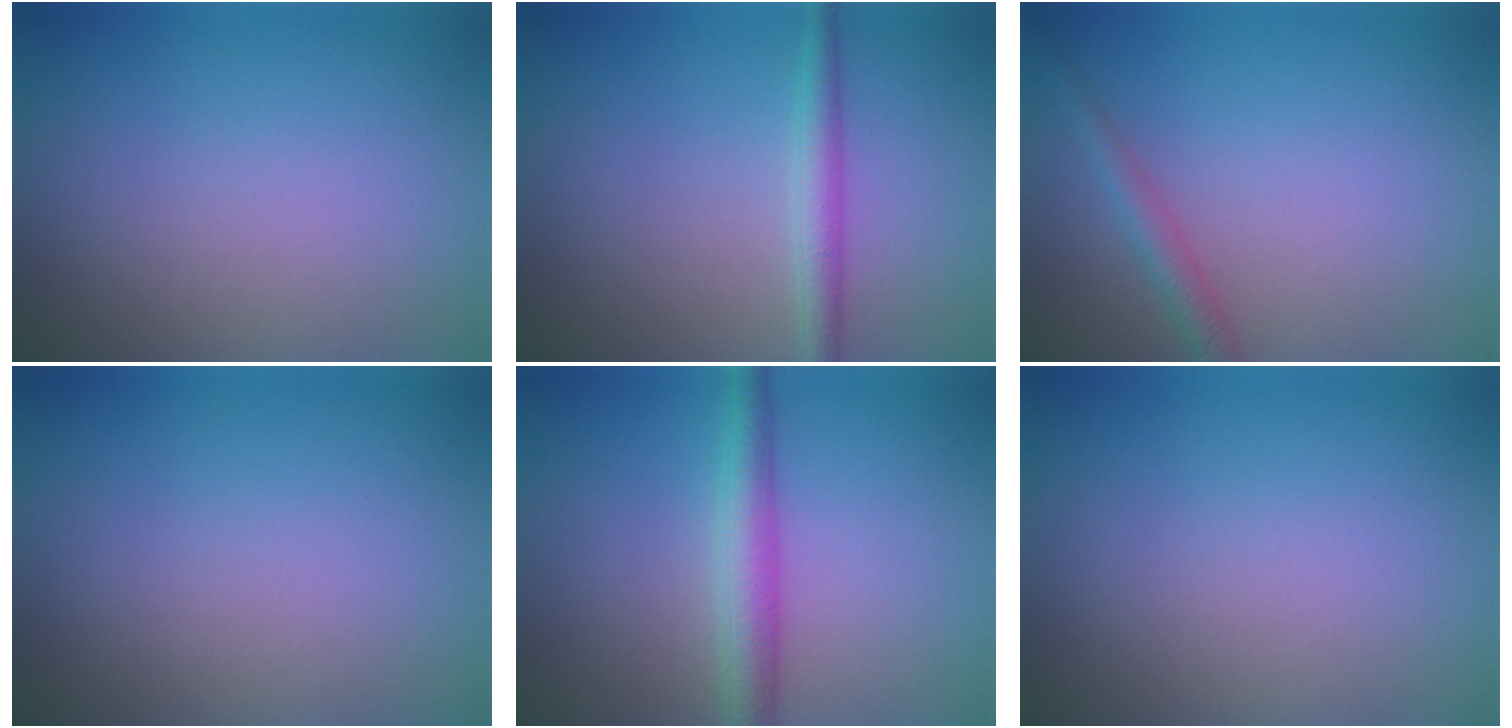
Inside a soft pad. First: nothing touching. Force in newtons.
{"total": 2.3, "press": 2.3, "slide": 0.0}
{"total": 2.1, "press": 2.1, "slide": 0.1}
{"total": 0.0}
{"total": 3.7, "press": 3.7, "slide": 0.0}
{"total": 0.0}